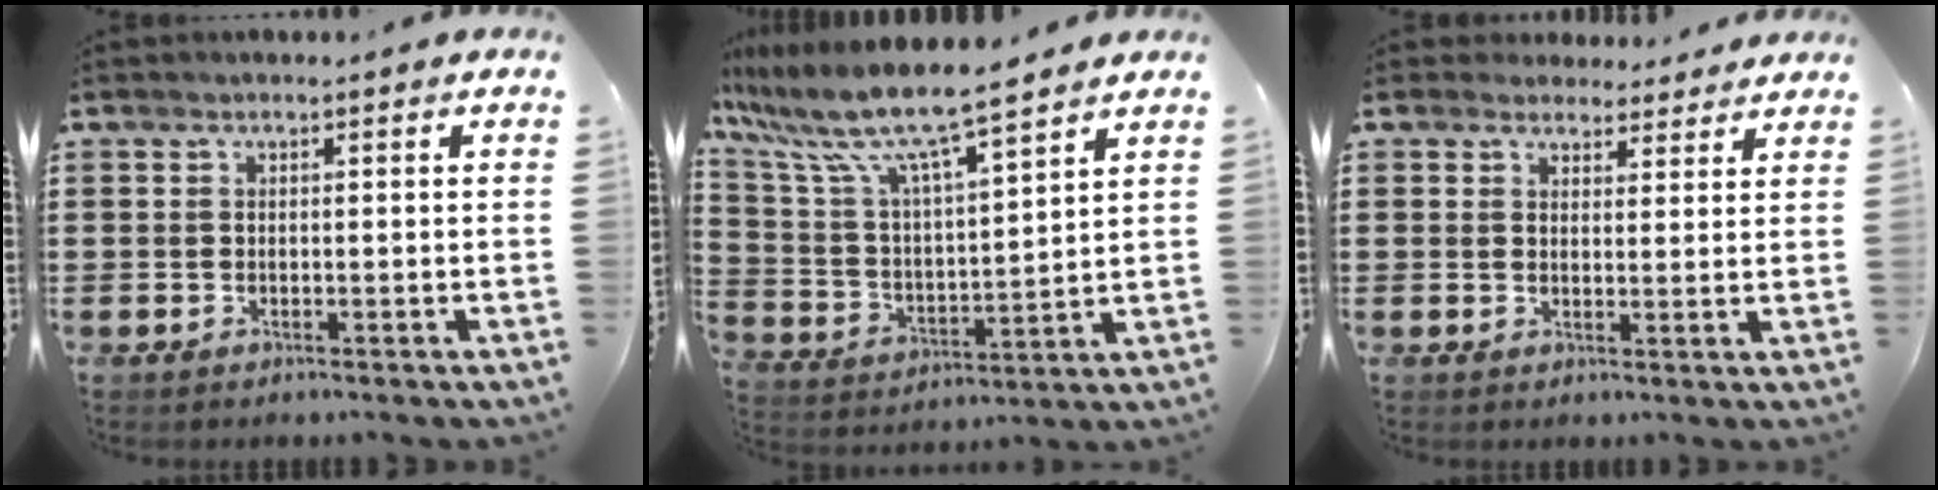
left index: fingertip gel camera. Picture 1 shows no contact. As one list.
[{"total": 8.7, "force": [7.5, 0.1, 4.4], "torque": [-0.119, -0.049, 0.123]}, {"total": 3.3, "force": [3.0, 1.4, 0.2], "torque": [-0.007, -0.004, 0.056]}]